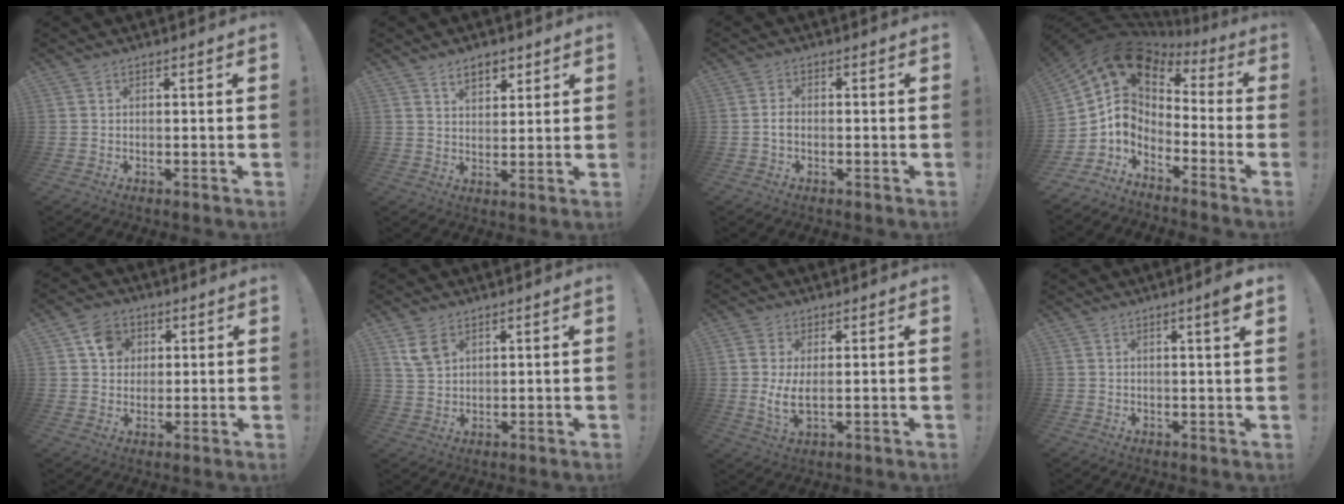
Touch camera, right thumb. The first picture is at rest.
{"total": 6.1, "force": [3.9, 3.5, 3.1], "torque": [-0.041, -0.013, 0.070]}
{"total": 1.9, "force": [-0.5, 1.2, 1.3], "torque": [-0.023, 0.008, -0.008]}
{"total": 9.5, "force": [2.4, 7.5, 5.3], "torque": [-0.093, -0.031, 0.040]}
{"total": 8.0, "force": [3.0, 7.0, 2.5], "torque": [-0.038, -0.004, 0.060]}
{"total": 6.1, "force": [3.7, 3.8, 3.1], "torque": [-0.047, -0.014, 0.072]}
{"total": 6.5, "force": [1.0, 3.2, 5.6], "torque": [-0.101, -0.016, 0.019]}
{"total": 3.8, "force": [2.0, -0.3, 3.2], "torque": [-0.039, -0.013, 0.026]}